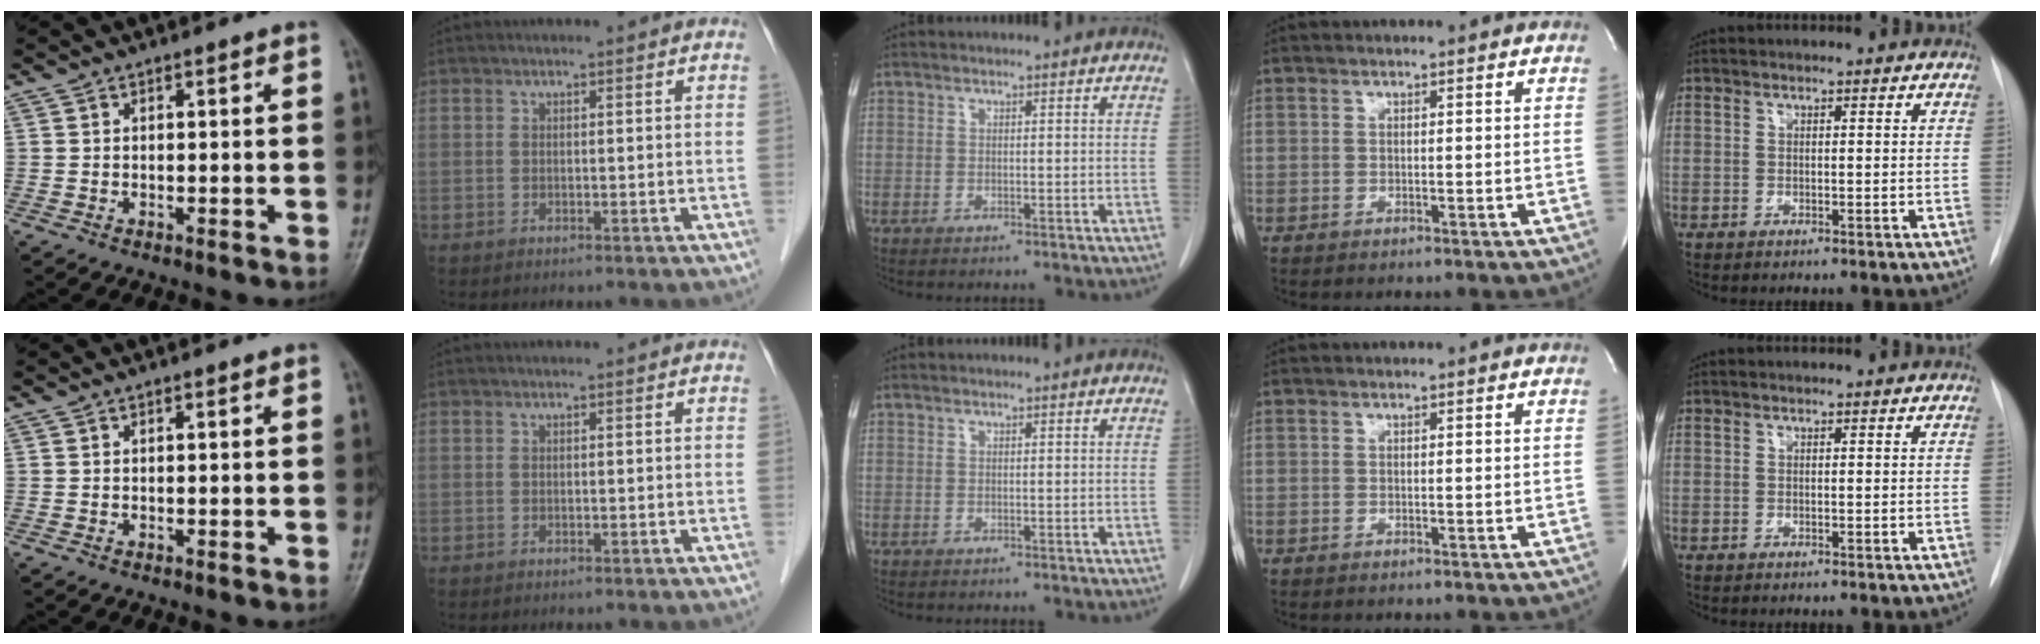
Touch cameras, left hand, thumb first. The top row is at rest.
{}